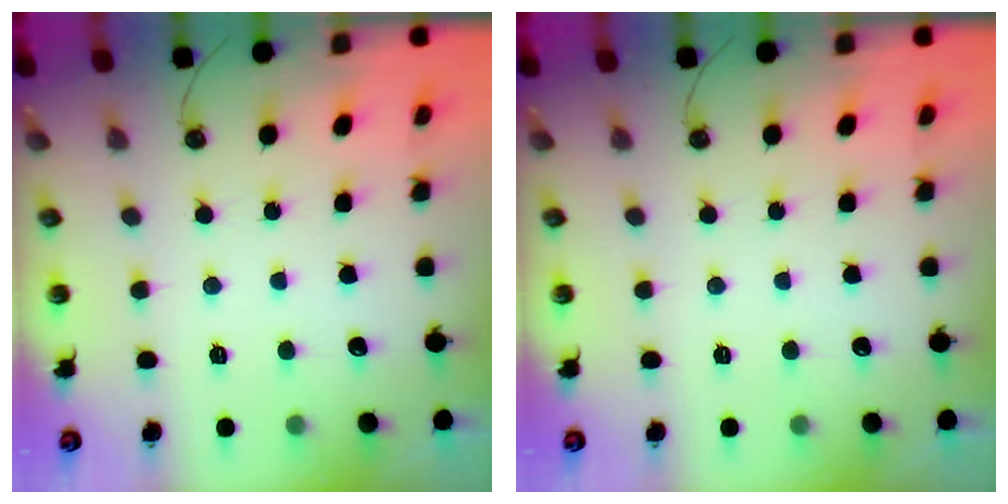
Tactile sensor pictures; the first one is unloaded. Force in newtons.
{"total": 0.0}